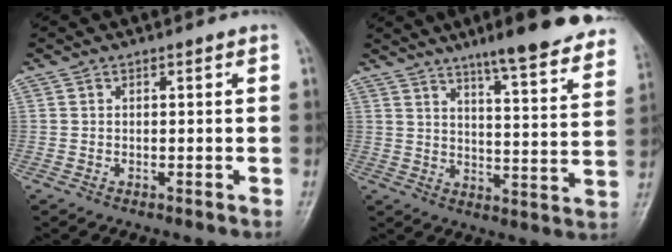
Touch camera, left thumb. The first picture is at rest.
{"total": 19.6, "force": [15.0, 2.9, 12.2], "torque": [-0.133, -0.062, 0.192]}